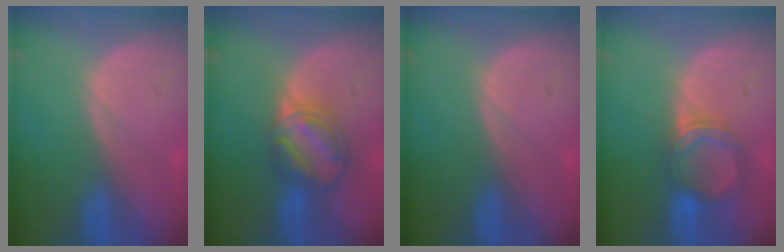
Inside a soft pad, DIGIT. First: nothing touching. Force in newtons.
{"total": 8.0, "press": 6.9, "slide": 4.0}
{"total": 0.0}
{"total": 5.4, "press": 5.3, "slide": 0.9}